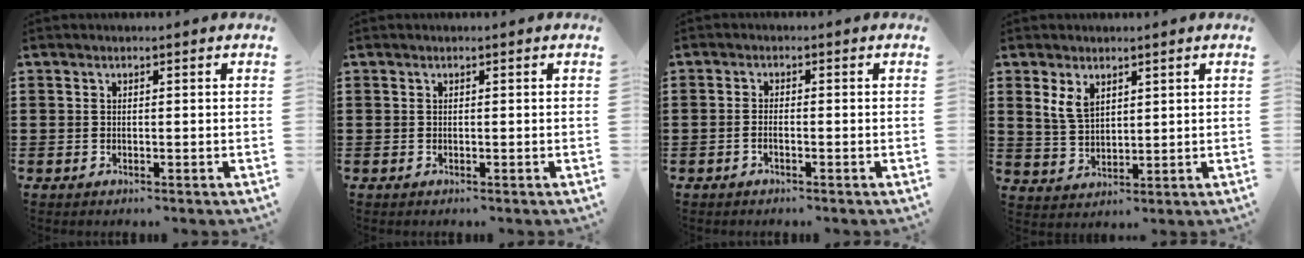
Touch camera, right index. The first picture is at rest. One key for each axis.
{"total": 0.0}
{"total": 1.1, "fx": -0.7, "fy": 0.0, "fz": 0.8, "tx": -0.018, "ty": -0.008, "tz": -0.011}
{"total": 4.2, "fx": 2.2, "fy": 2.6, "fz": 2.5, "tx": -0.065, "ty": 0.006, "tz": 0.039}